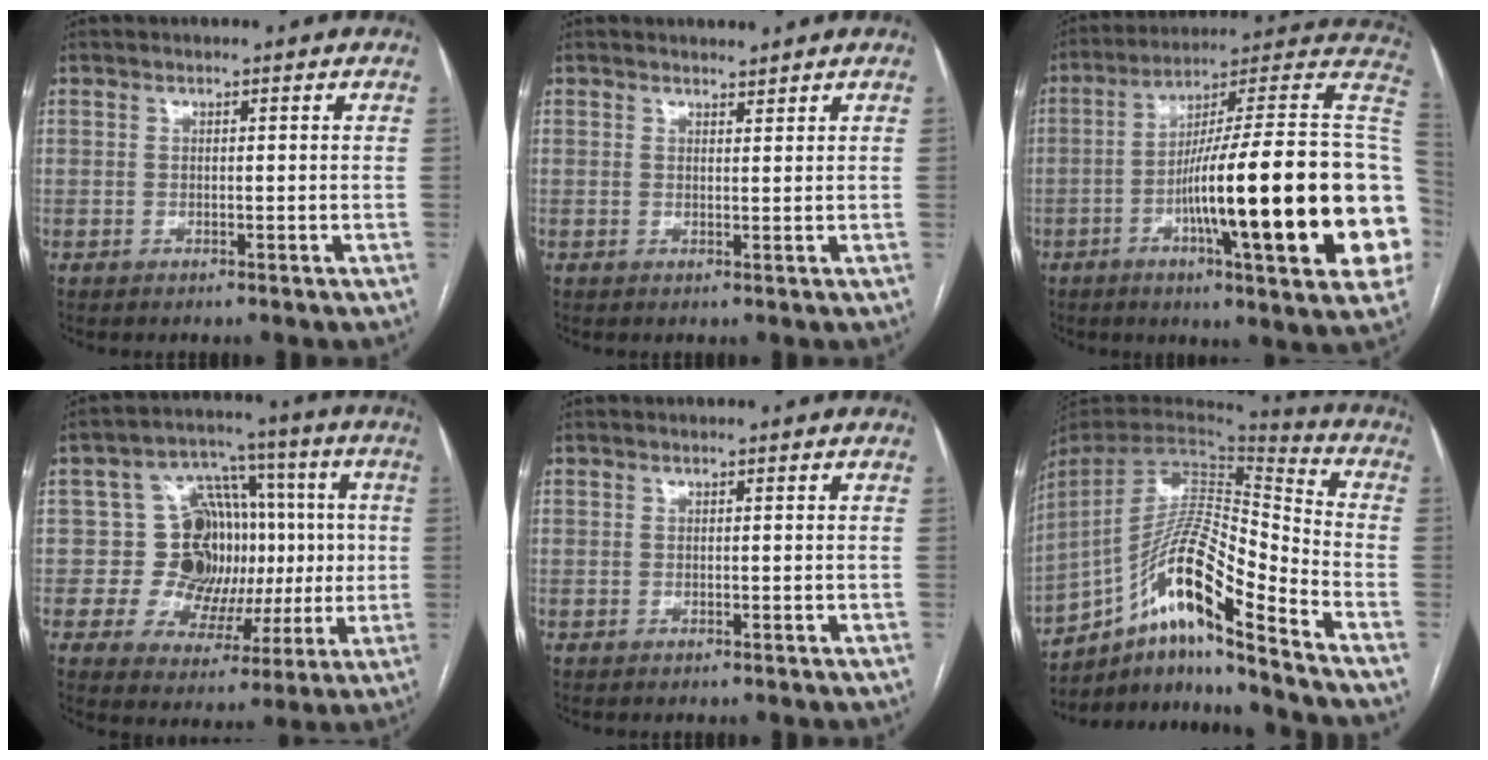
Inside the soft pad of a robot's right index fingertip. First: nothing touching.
{"total": 1.7, "force": [1.7, 0.2, 0.3], "torque": [-0.006, 0.001, 0.028]}
{"total": 30.4, "force": [-5.1, 2.5, 29.9], "torque": [-0.336, 0.009, -0.091]}
{"total": 13.7, "force": [0.7, 11.1, 8.0], "torque": [-0.091, 0.050, 0.028]}
{"total": 0.0}
{"total": 18.2, "force": [-11.8, 1.3, 13.8], "torque": [-0.268, 0.008, -0.213]}